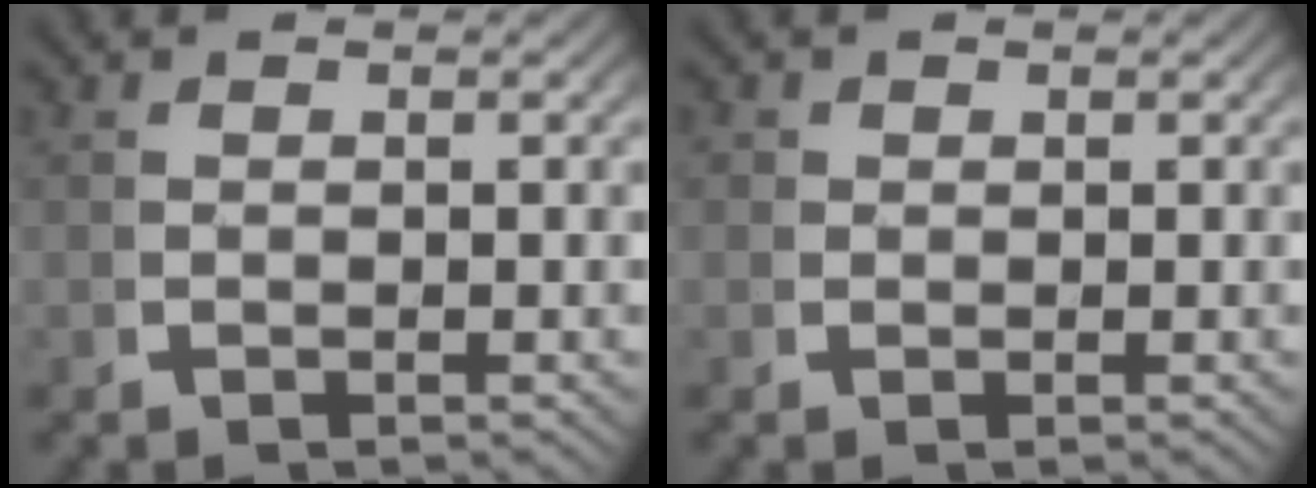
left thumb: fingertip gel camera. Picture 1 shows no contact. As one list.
[{"total": 0.8, "force": [0.2, 0.8, -0.1], "torque": [-0.002, -0.008, 0.003]}]